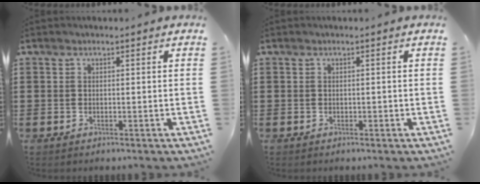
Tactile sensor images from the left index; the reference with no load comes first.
{"total": 0.0}